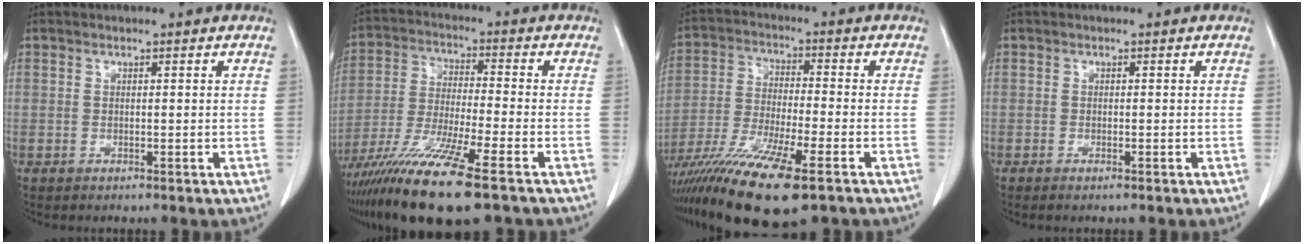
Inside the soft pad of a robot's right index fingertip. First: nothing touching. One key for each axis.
{"total": 14.6, "fx": -9.8, "fy": 0.1, "fz": 10.7, "tx": -0.217, "ty": -0.043, "tz": -0.180}
{"total": 16.6, "fx": -11.1, "fy": 1.9, "fz": 12.2, "tx": -0.236, "ty": -0.041, "tz": -0.199}
{"total": 0.6, "fx": -0.4, "fy": 0.0, "fz": 0.5, "tx": -0.009, "ty": 0.000, "tz": -0.006}